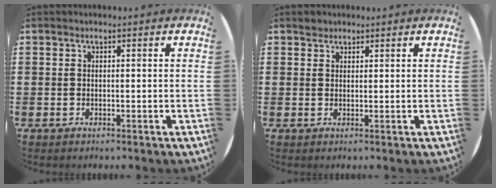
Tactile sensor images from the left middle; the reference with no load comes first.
{"total": 1.2, "force": [1.1, 0.5, -0.1], "torque": [0.008, -0.001, 0.021]}